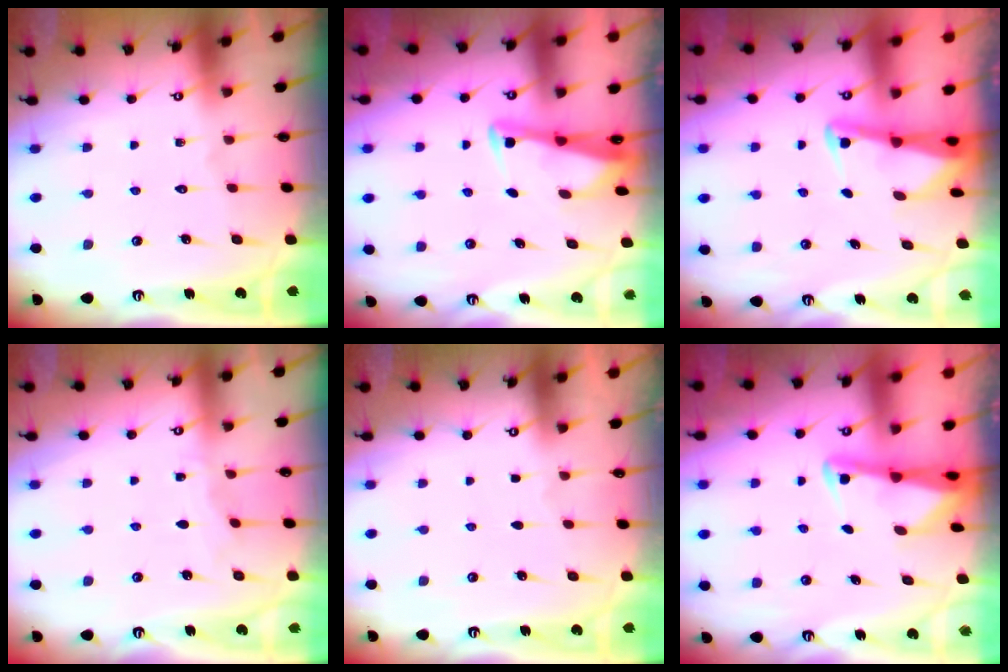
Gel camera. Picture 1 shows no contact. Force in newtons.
{"total": 3.0, "press": 2.9, "slide": 0.3}
{"total": 2.3, "press": 2.3, "slide": 0.3}
{"total": 2.5, "press": 2.5, "slide": 0.3}
{"total": 0.9, "press": 0.9, "slide": 0.1}
{"total": 2.2, "press": 2.2, "slide": 0.3}